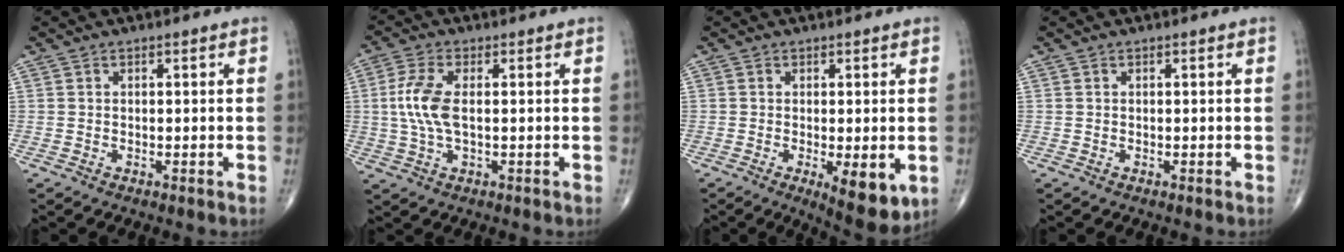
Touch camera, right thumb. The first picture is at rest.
{"total": 7.3, "force": [0.4, 3.1, 6.6], "torque": [-0.162, 0.006, 0.005]}
{"total": 8.1, "force": [-2.1, 2.8, 7.3], "torque": [-0.099, -0.021, -0.026]}
{"total": 0.0}